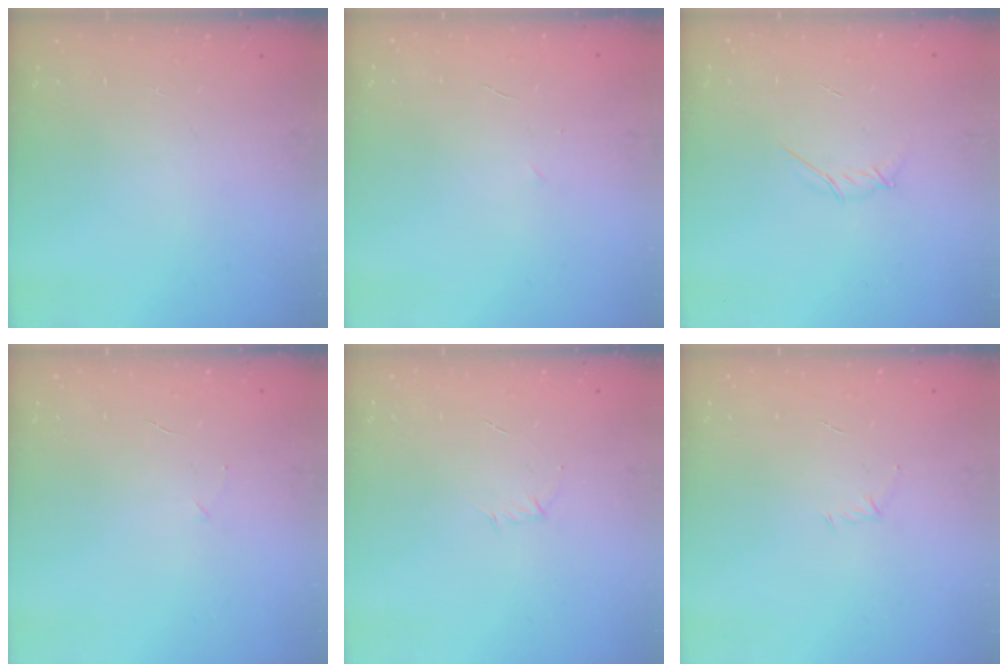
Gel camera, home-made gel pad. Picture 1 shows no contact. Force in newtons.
{"total": 2.2, "press": 2.1, "slide": 0.6}
{"total": 3.8, "press": 3.7, "slide": 0.8}
{"total": 2.5, "press": 2.3, "slide": 0.8}
{"total": 2.8, "press": 2.7, "slide": 0.8}
{"total": 3.5, "press": 3.4, "slide": 0.8}